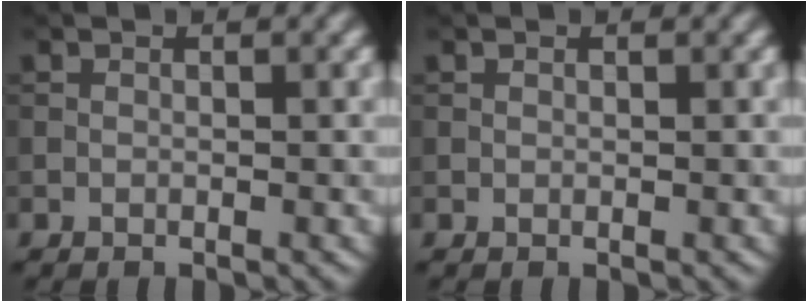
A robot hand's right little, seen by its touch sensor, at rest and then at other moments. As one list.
[{"total": 0.0}]